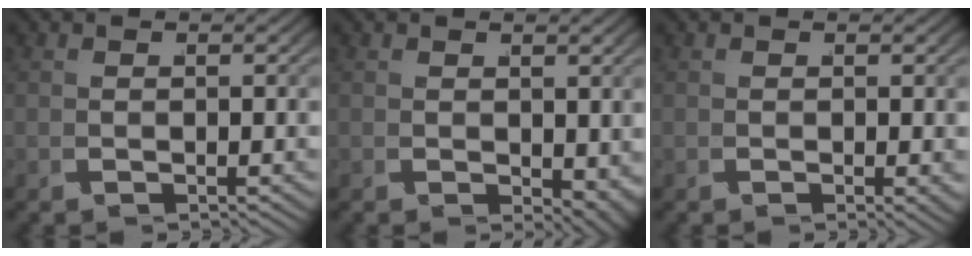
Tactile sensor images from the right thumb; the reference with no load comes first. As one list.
[{"total": 2.7, "force": [0.2, 1.7, 2.1], "torque": [-0.020, -0.010, 0.013]}, {"total": 0.9, "force": [-0.1, 0.3, 0.8], "torque": [-0.011, -0.004, 0.000]}]